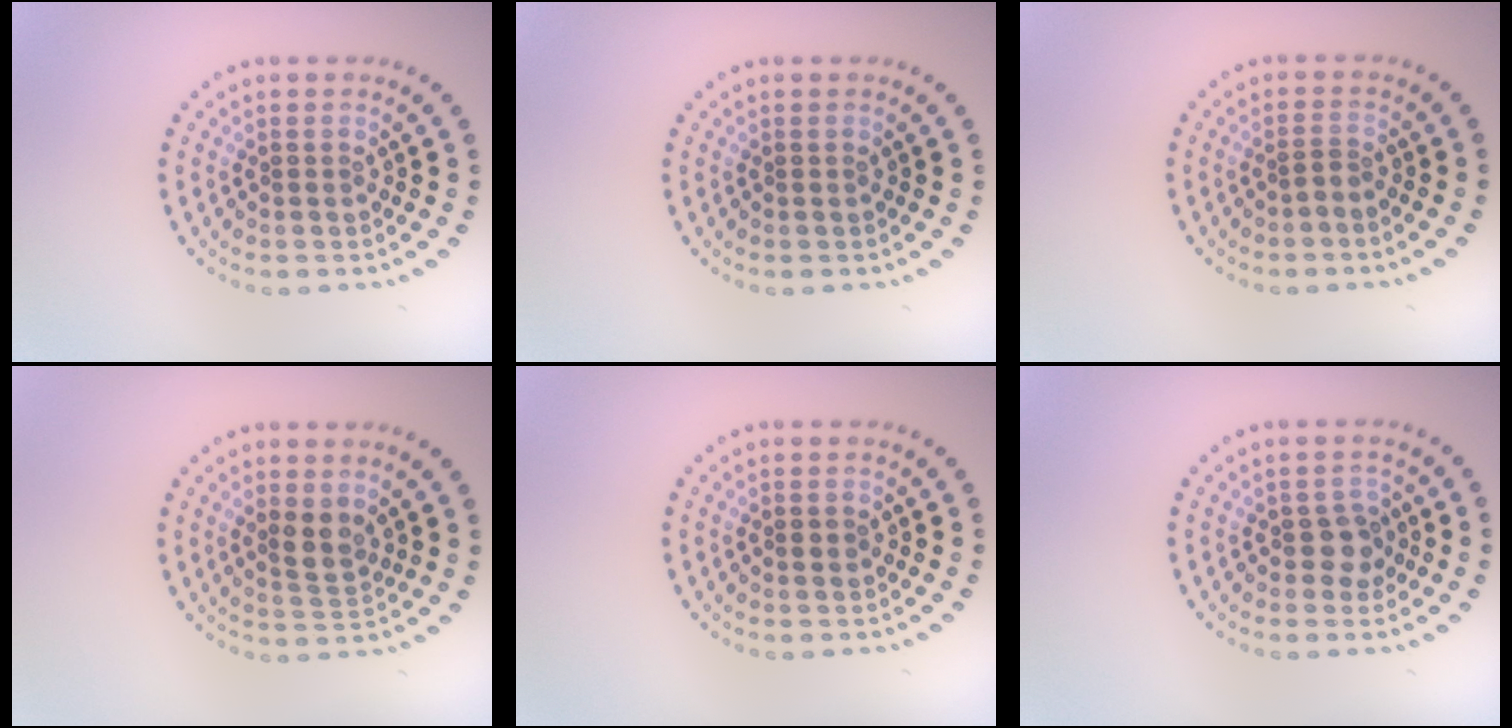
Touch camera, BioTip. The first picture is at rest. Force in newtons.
{"total": 0.0}
{"total": 0.8, "press": 0.4, "slide": 0.7}
{"total": 2.3, "press": 2.1, "slide": 1.1}
{"total": 0.7, "press": 0.7, "slide": 0.2}
{"total": 1.9, "press": 1.8, "slide": 0.6}